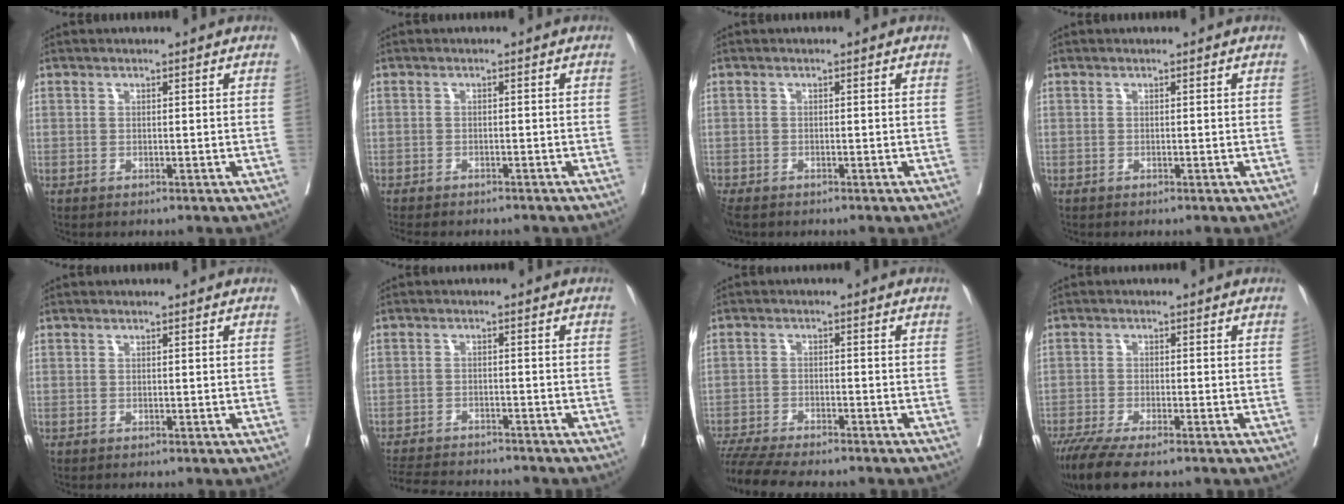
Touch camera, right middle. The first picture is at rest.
{"total": 8.4, "force": [-7.4, 2.3, 3.3], "torque": [-0.052, -0.006, -0.095]}
{"total": 3.2, "force": [-2.6, 1.3, 1.4], "torque": [-0.033, -0.010, -0.046]}
{"total": 0.0}
{"total": 0.0}
{"total": 12.7, "force": [-11.7, 2.2, 4.3], "torque": [-0.087, -0.010, -0.165]}
{"total": 12.1, "force": [-10.8, 1.4, 5.3], "torque": [-0.082, -0.013, -0.164]}
{"total": 8.9, "force": [-7.1, 1.4, 5.3], "torque": [-0.086, -0.020, -0.118]}